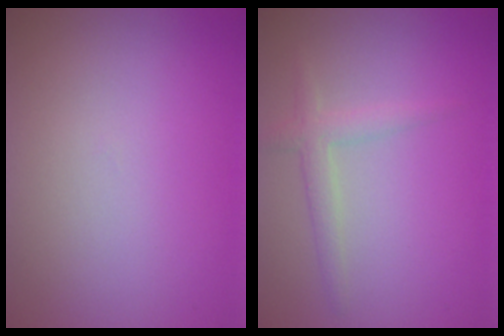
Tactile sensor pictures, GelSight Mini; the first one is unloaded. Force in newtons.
{"total": 2.0, "press": 2.0, "slide": 0.1}